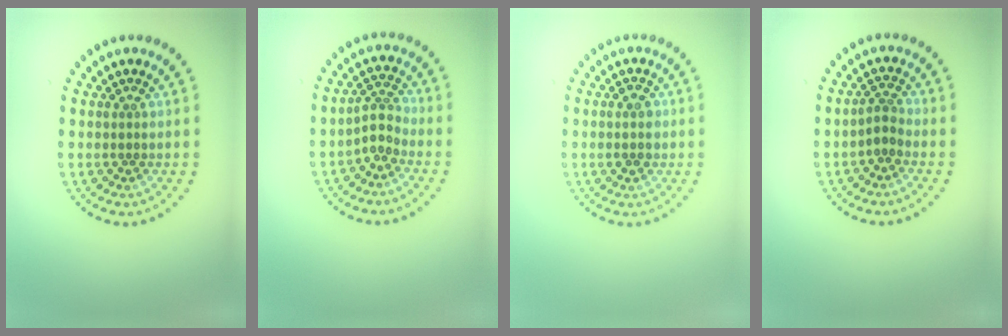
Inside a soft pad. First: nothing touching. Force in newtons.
{"total": 2.2, "press": 1.5, "slide": 1.5}
{"total": 2.2, "press": 2.2, "slide": 0.1}
{"total": 1.8, "press": 1.3, "slide": 1.3}